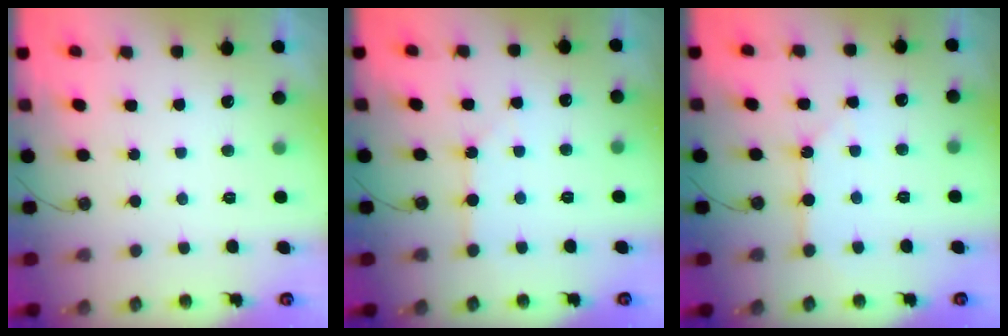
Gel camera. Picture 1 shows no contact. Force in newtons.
{"total": 3.1, "press": 3.0, "slide": 0.4}
{"total": 4.0, "press": 4.0, "slide": 0.4}